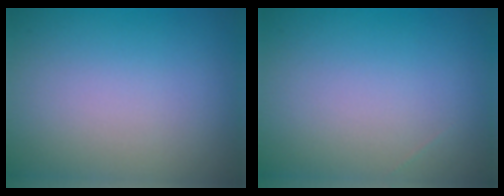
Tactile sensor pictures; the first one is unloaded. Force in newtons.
{"total": 0.0}